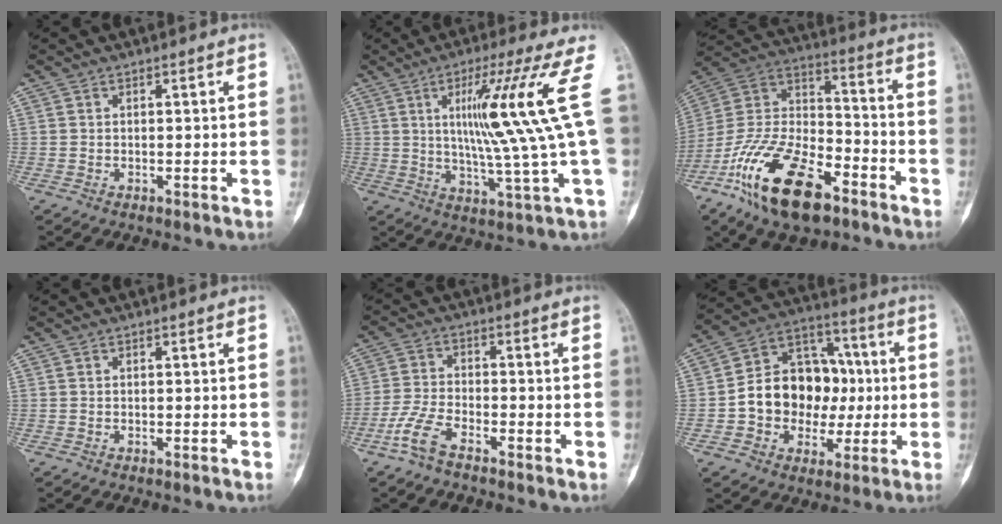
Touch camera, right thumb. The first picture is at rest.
{"total": 16.1, "force": [3.6, -1.1, 15.6], "torque": [-0.266, -0.023, 0.061]}
{"total": 23.0, "force": [-13.0, 10.4, 15.9], "torque": [-0.321, 0.058, -0.241]}
{"total": 0.0}
{"total": 6.0, "force": [-4.1, 2.2, 3.8], "torque": [-0.092, 0.014, -0.089]}
{"total": 16.9, "force": [-0.8, 13.3, 10.4], "torque": [-0.114, 0.041, -0.011]}